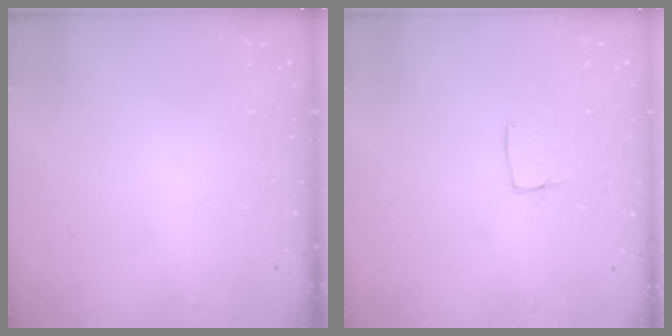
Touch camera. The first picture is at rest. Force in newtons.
{"total": 4.4, "press": 4.4, "slide": 0.3}